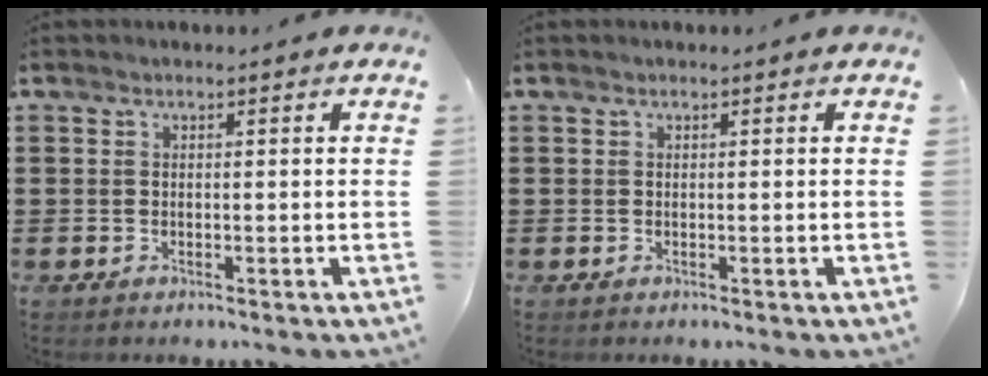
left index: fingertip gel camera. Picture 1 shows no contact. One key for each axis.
{"total": 0.0}